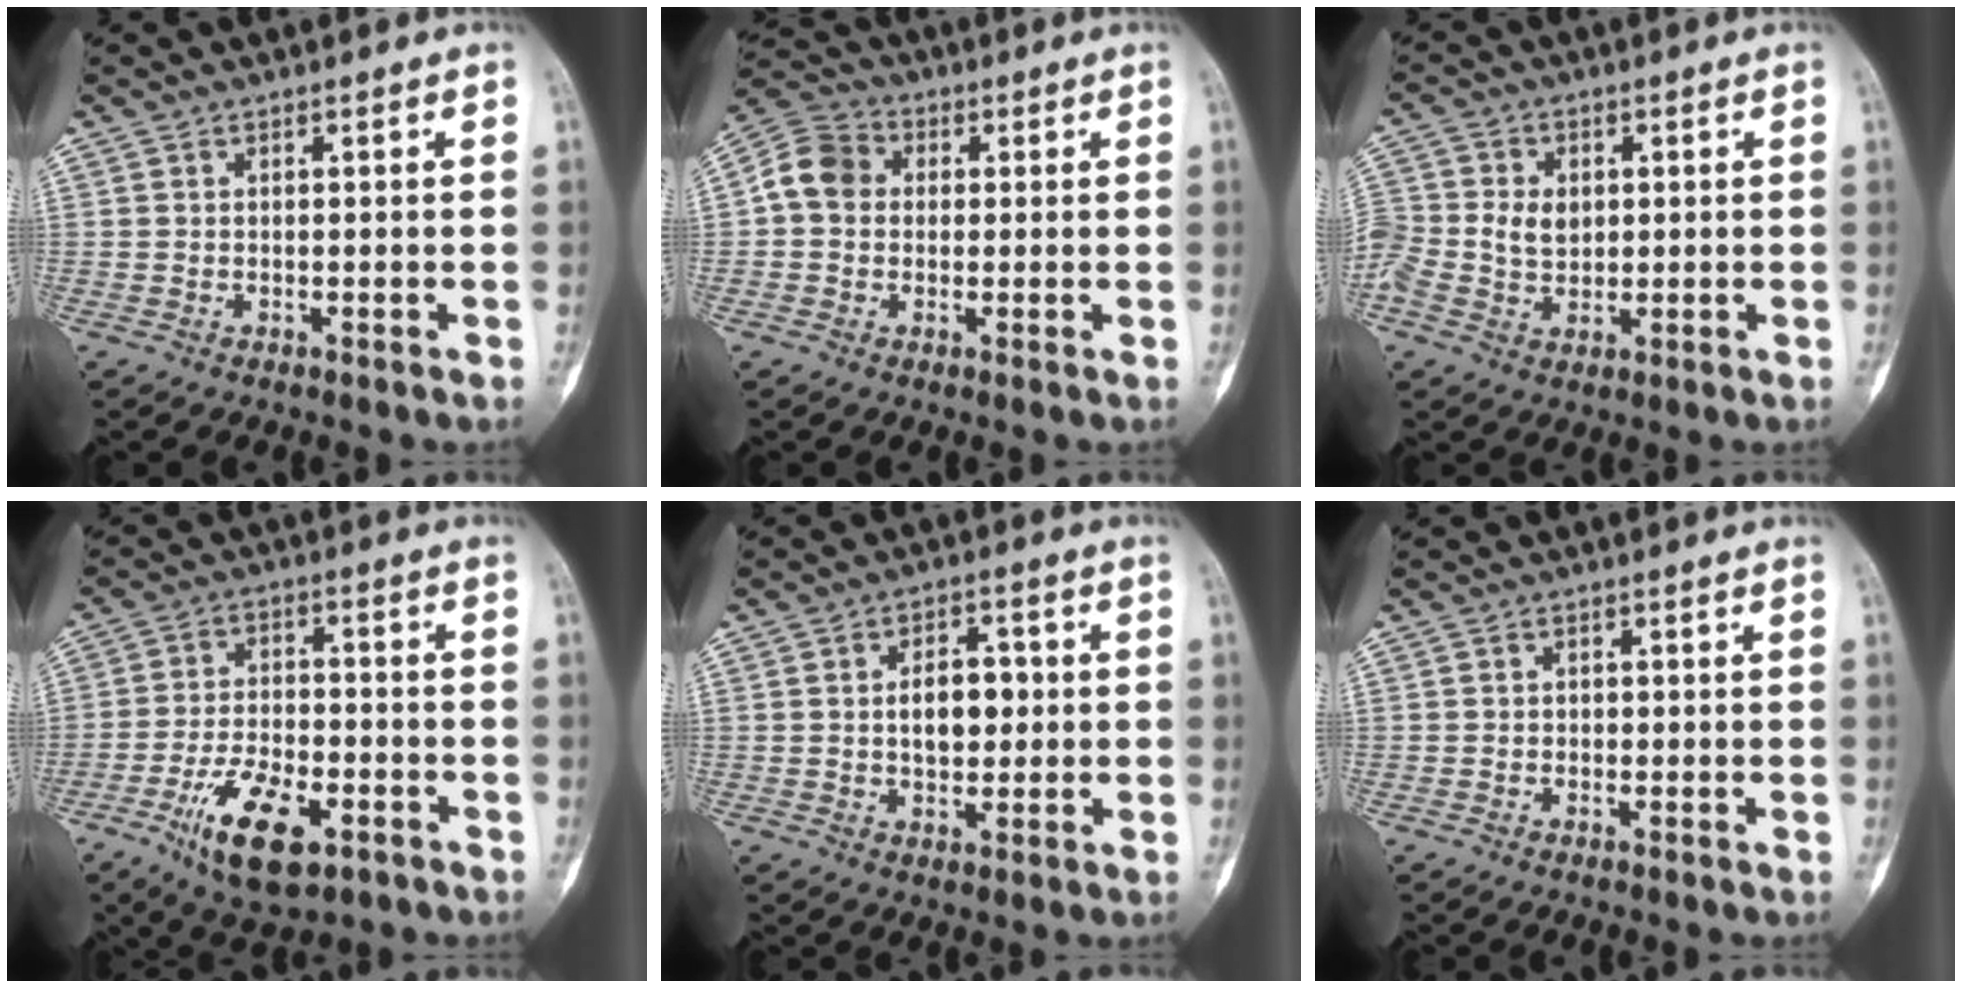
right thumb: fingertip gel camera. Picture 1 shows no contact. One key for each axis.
{"total": 7.8, "fx": 0.6, "fy": 6.5, "fz": 4.1, "tx": -0.066, "ty": 0.023, "tz": -0.002}
{"total": 10.2, "fx": 0.2, "fy": 8.2, "fz": 6.0, "tx": -0.135, "ty": 0.013, "tz": 0.007}
{"total": 13.0, "fx": -6.4, "fy": 5.9, "fz": 9.6, "tx": -0.160, "ty": 0.021, "tz": -0.106}
{"total": 7.1, "fx": 0.2, "fy": 4.4, "fz": 5.6, "tx": -0.063, "ty": 0.011, "tz": 0.002}
{"total": 1.3, "fx": -0.6, "fy": 1.1, "fz": 0.3, "tx": 0.009, "ty": 0.005, "tz": -0.016}